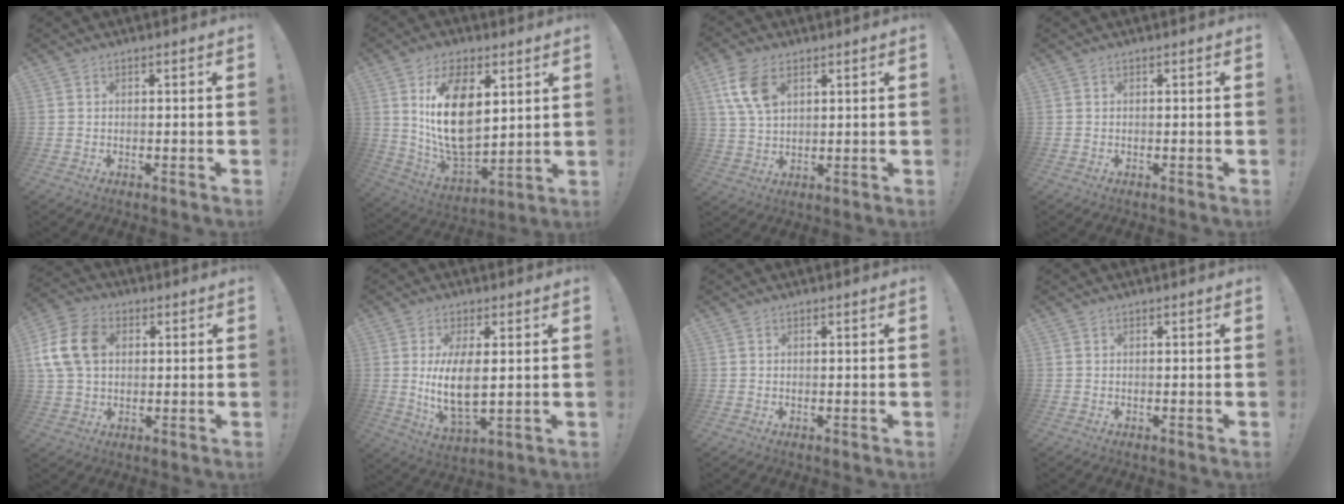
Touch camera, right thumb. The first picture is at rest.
{"total": 19.0, "force": [5.7, 11.1, 14.4], "torque": [-0.278, -0.036, 0.099]}
{"total": 10.0, "force": [4.5, 5.9, 6.7], "torque": [-0.130, -0.009, 0.086]}
{"total": 0.0}
{"total": 13.8, "force": [2.7, 10.0, 9.1], "torque": [-0.173, 0.006, 0.053]}
{"total": 10.6, "force": [1.2, 4.2, 9.6], "torque": [-0.193, -0.022, 0.019]}
{"total": 0.8, "force": [0.1, 0.7, -0.2], "torque": [0.007, 0.001, 0.001]}
{"total": 0.0}